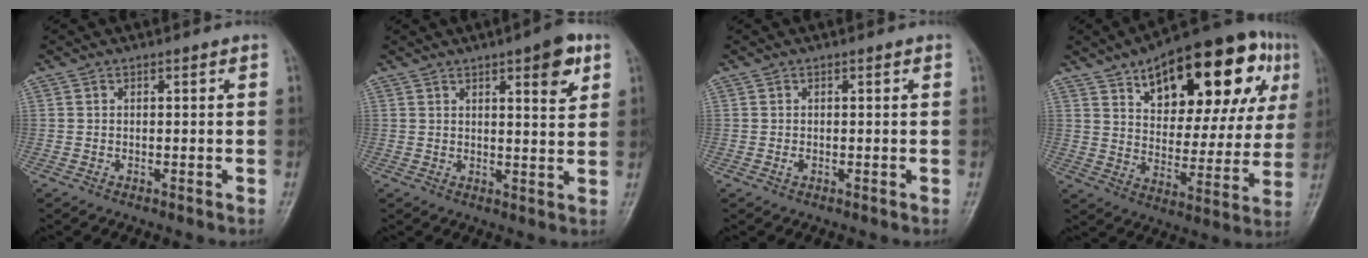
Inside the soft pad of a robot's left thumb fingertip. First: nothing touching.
{"total": 7.5, "force": [3.8, 2.1, 6.1], "torque": [-0.069, -0.017, 0.048]}
{"total": 0.9, "force": [-0.1, 0.5, 0.7], "torque": [-0.009, -0.001, 0.000]}
{"total": 27.5, "force": [12.7, 12.9, 20.7], "torque": [-0.251, 0.004, 0.185]}